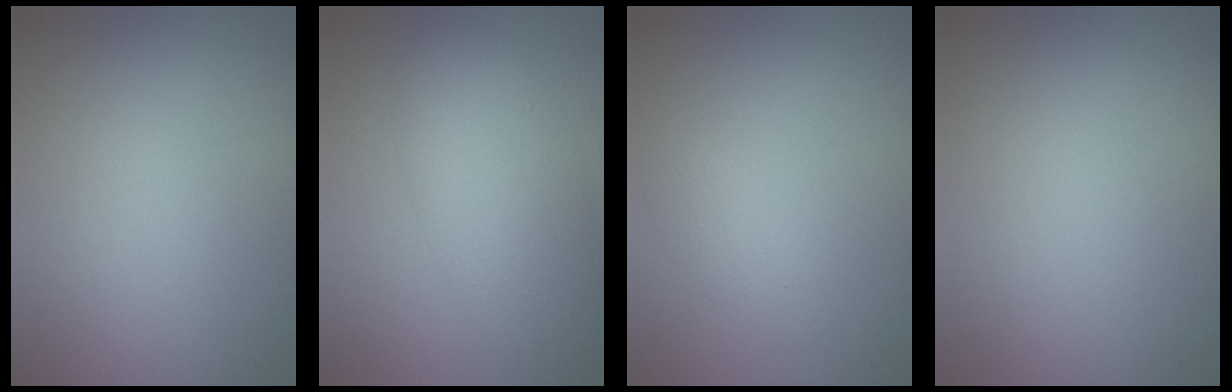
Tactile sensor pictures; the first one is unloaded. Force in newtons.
{"total": 6.1, "press": 6.1, "slide": 0.0}
{"total": 1.1, "press": 1.1, "slide": 0.1}
{"total": 0.0}